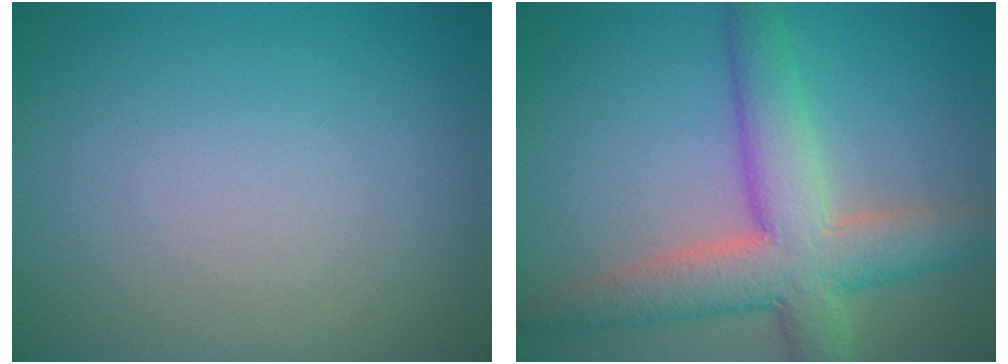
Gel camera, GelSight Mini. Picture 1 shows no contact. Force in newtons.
{"total": 7.5, "press": 7.5, "slide": 0.4}